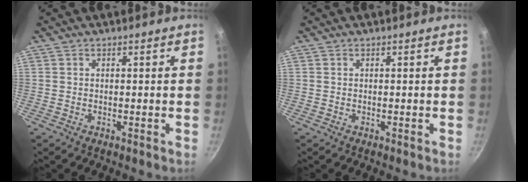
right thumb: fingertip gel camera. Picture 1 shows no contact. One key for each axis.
{"total": 0.0}